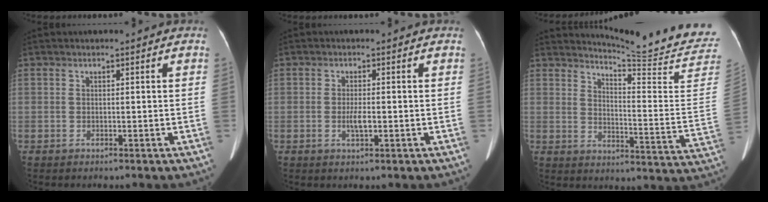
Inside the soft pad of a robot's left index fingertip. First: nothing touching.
{"total": 2.2, "force": [-0.6, 0.5, 2.1], "torque": [-0.043, -0.003, -0.009]}
{"total": 17.7, "force": [17.1, -2.3, 4.1], "torque": [-0.069, -0.148, 0.202]}